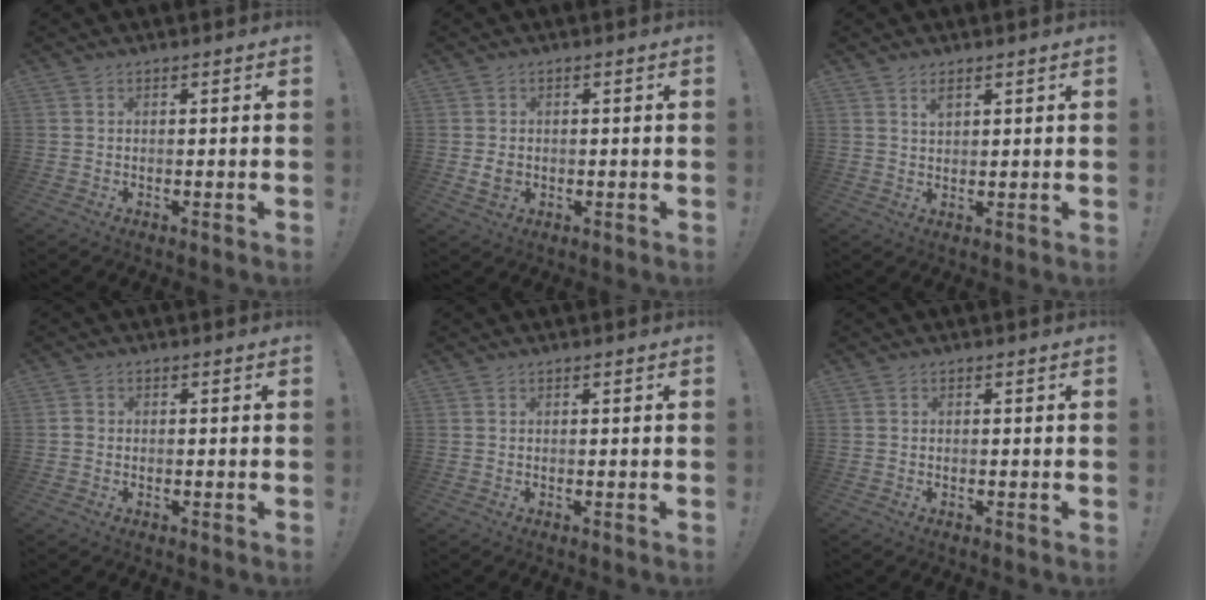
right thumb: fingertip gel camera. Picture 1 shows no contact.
{"total": 3.5, "force": [-0.3, 2.9, 2.1], "torque": [-0.025, -0.001, -0.006]}
{"total": 2.4, "force": [1.5, 1.2, 1.5], "torque": [-0.007, -0.010, 0.024]}
{"total": 1.2, "force": [-0.5, 1.0, 0.6], "torque": [-0.008, 0.005, -0.009]}
{"total": 0.0}
{"total": 0.0}